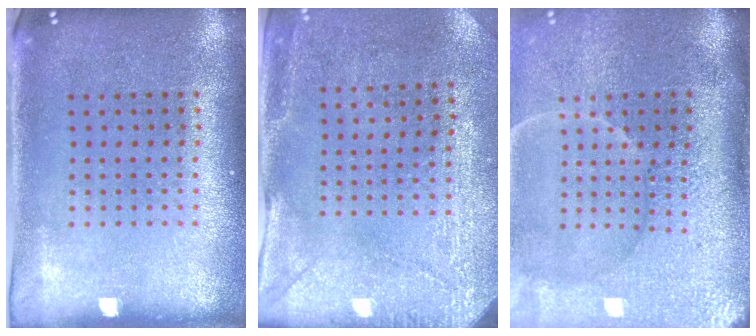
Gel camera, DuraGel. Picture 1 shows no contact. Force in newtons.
{"total": 2.9, "press": 2.6, "slide": 1.3}
{"total": 4.5, "press": 3.8, "slide": 2.5}